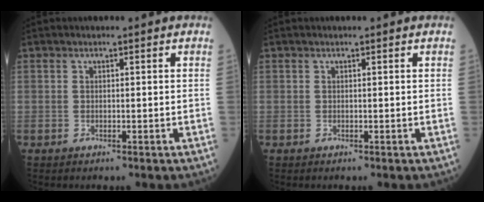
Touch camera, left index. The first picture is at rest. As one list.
[{"total": 0.0}]